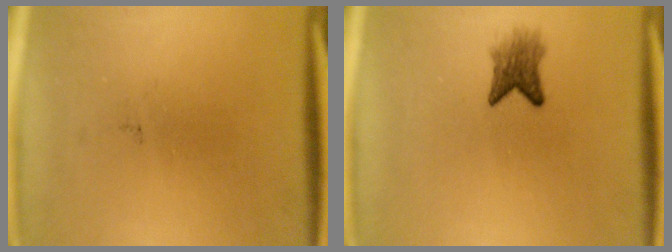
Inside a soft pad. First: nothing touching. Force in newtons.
{"total": 3.3}